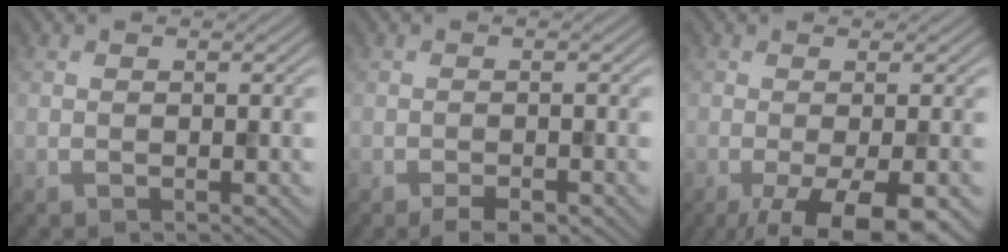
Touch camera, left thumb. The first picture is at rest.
{"total": 2.2, "force": [-1.6, 0.7, 1.4], "torque": [-0.020, -0.001, -0.025]}
{"total": 9.4, "force": [-4.4, 2.9, 7.8], "torque": [-0.124, -0.014, -0.062]}